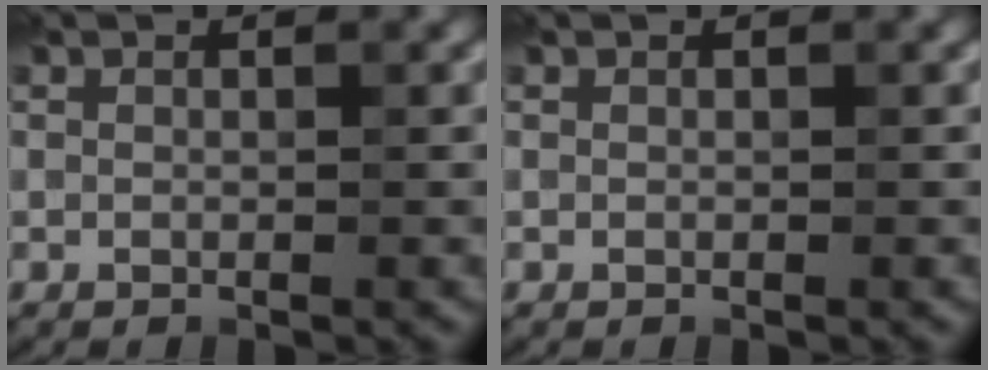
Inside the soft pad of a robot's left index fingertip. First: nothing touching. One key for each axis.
{"total": 0.0}